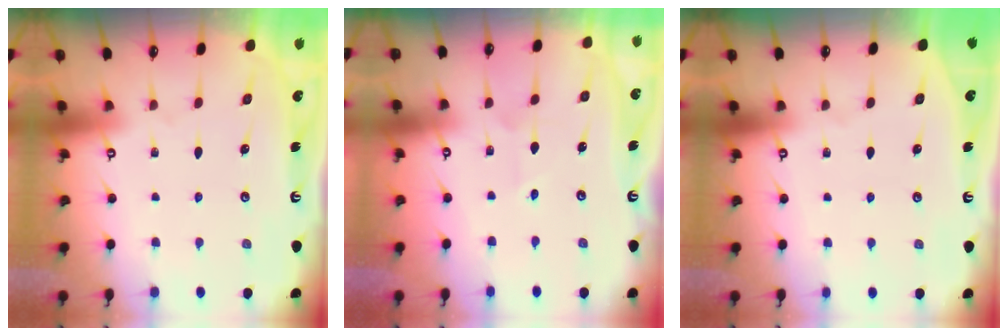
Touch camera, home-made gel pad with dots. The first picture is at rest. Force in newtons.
{"total": 2.8, "press": 2.8, "slide": 0.3}
{"total": 0.0}